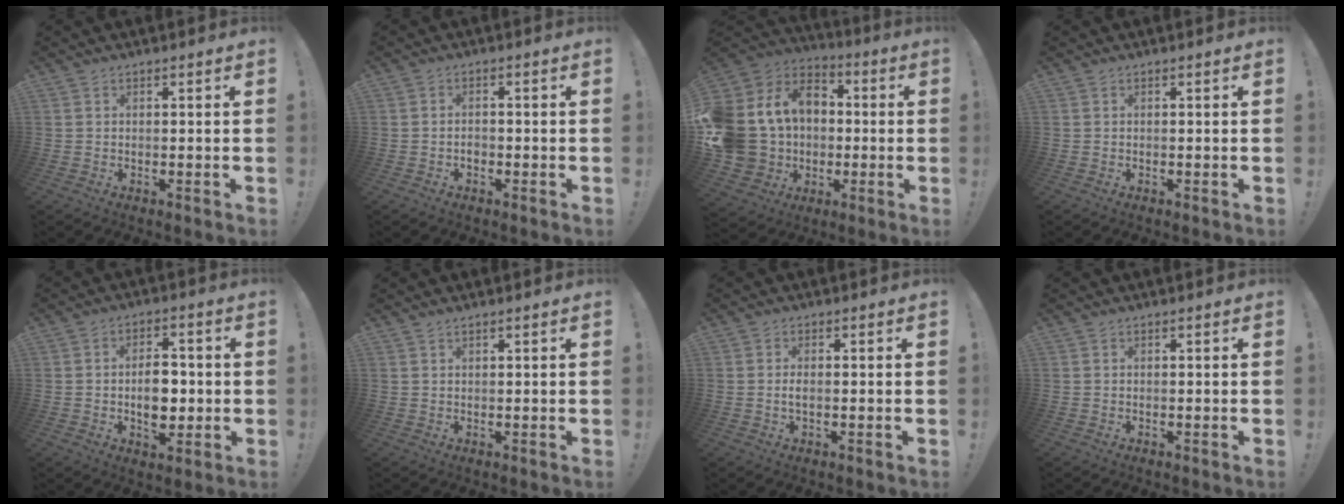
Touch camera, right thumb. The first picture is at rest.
{"total": 1.6, "force": [-1.1, 0.9, 0.8], "torque": [-0.014, 0.003, -0.019]}
{"total": 18.9, "force": [0.5, 16.5, 9.3], "torque": [-0.192, 0.006, 0.043]}
{"total": 0.0}
{"total": 8.7, "force": [-0.8, 5.8, 6.4], "torque": [-0.089, 0.003, -0.017]}
{"total": 0.9, "force": [0.8, -0.2, 0.4], "torque": [-0.012, 0.000, 0.015]}
{"total": 1.7, "force": [-0.4, 0.5, 1.6], "torque": [-0.030, 0.003, -0.006]}
{"total": 0.0}